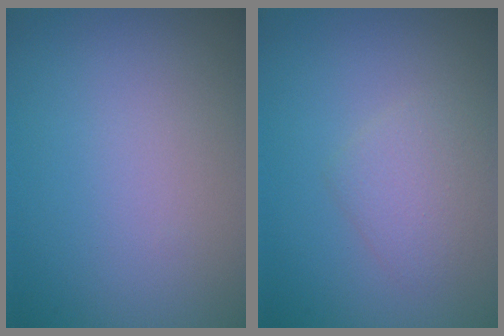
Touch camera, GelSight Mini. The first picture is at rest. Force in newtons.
{"total": 2.2, "press": 2.2, "slide": 0.1}